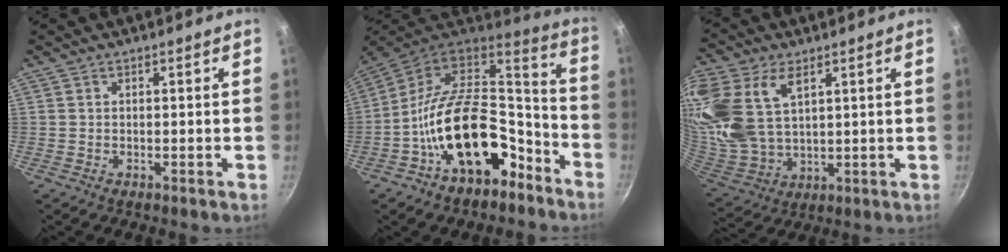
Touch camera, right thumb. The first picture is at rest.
{"total": 22.5, "force": [-8.7, 13.5, 15.8], "torque": [-0.216, 0.085, -0.141]}
{"total": 20.4, "force": [8.3, 12.6, 13.7], "torque": [-0.304, -0.007, 0.177]}